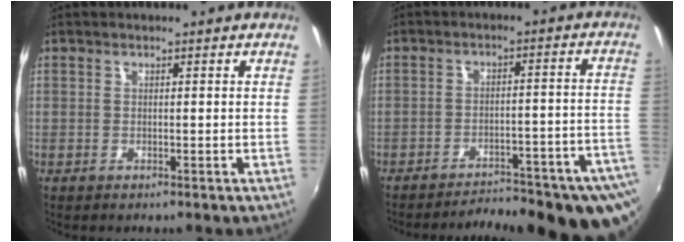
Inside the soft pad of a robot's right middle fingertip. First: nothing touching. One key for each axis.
{"total": 22.2, "fx": -19.8, "fy": 4.3, "fz": 9.1, "tx": -0.099, "ty": -0.008, "tz": -0.233}